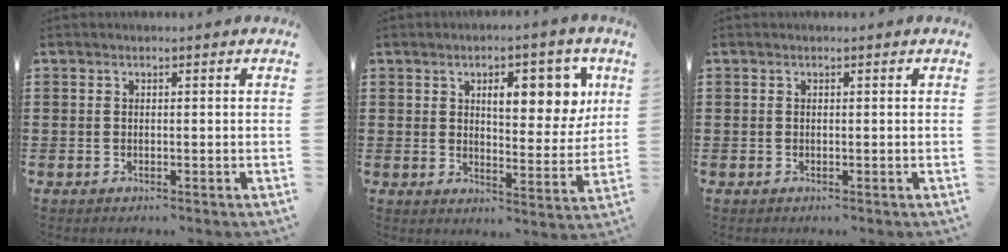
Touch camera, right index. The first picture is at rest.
{"total": 8.8, "force": [3.4, 3.9, 7.1], "torque": [-0.102, -0.005, 0.049]}
{"total": 0.0}